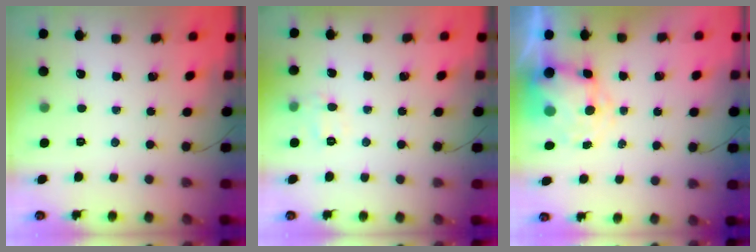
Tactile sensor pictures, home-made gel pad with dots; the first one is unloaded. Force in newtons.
{"total": 7.6, "press": 7.5, "slide": 1.0}
{"total": 5.8, "press": 5.7, "slide": 1.2}